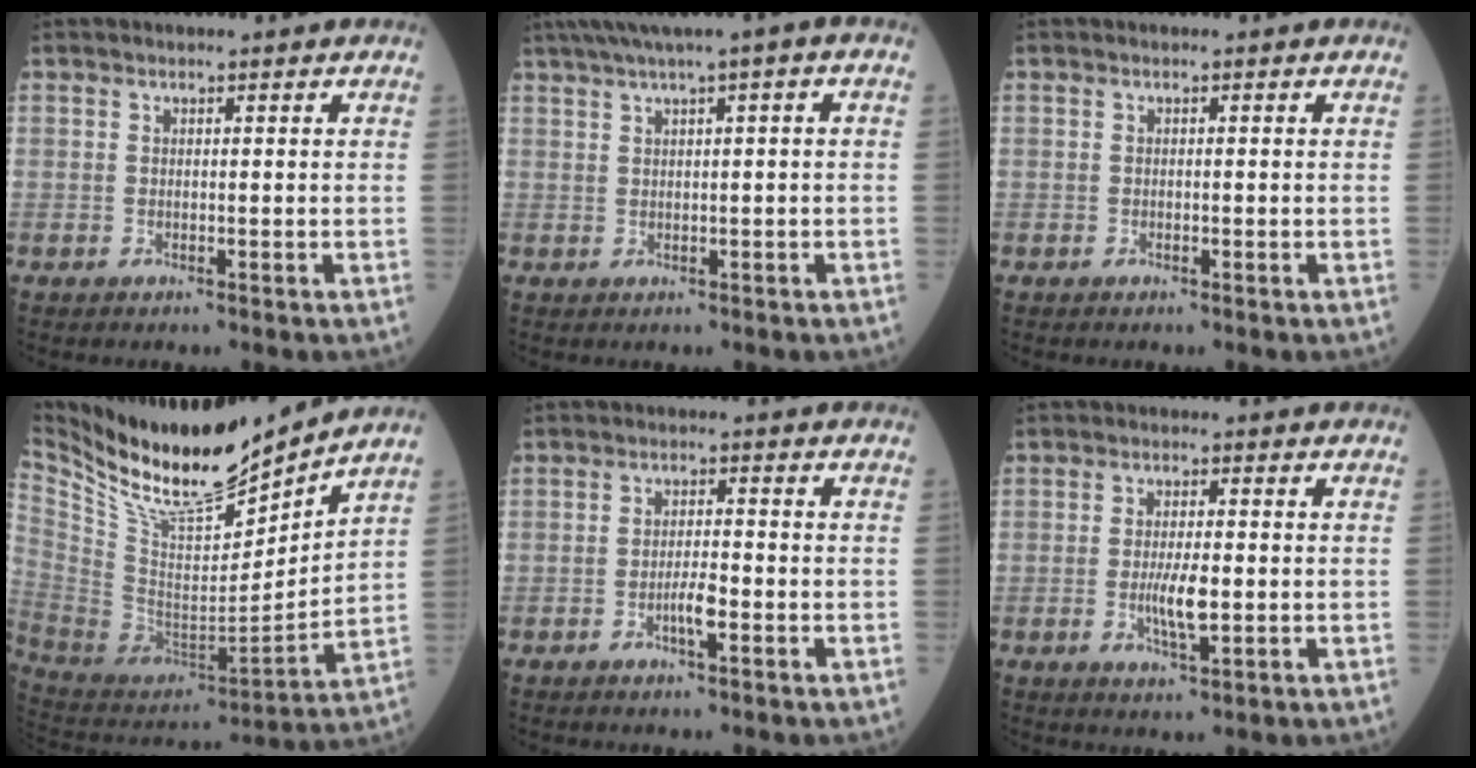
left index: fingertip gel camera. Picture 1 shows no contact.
{"total": 6.0, "force": [2.9, -0.1, 5.2], "torque": [-0.091, 0.023, 0.050]}
{"total": 0.0}
{"total": 17.2, "force": [15.4, 1.6, 7.5], "torque": [-0.151, -0.020, 0.293]}
{"total": 2.9, "force": [-1.5, 0.3, 2.4], "torque": [-0.044, -0.002, -0.028]}
{"total": 4.4, "force": [-0.9, 0.9, 4.2], "torque": [-0.081, -0.008, -0.015]}